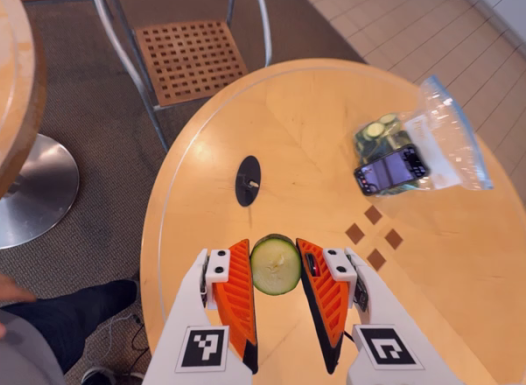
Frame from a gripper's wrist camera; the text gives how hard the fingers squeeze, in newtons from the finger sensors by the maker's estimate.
{"total": 6.2, "left": 6.1, "right": 6.3}